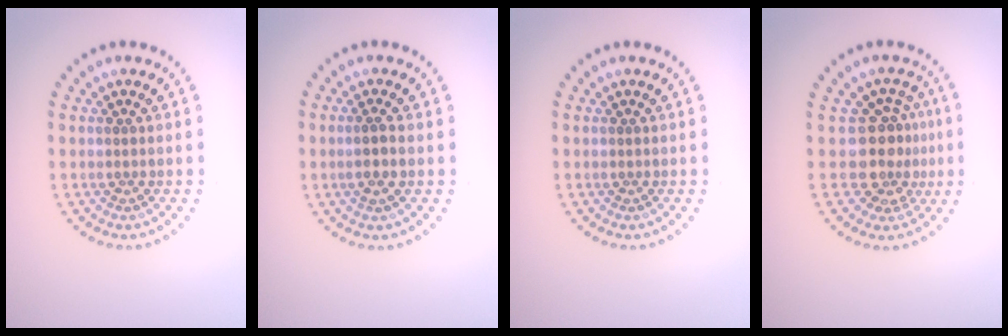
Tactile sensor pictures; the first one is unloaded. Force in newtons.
{"total": 1.4, "press": 1.2, "slide": 0.6}
{"total": 0.0}
{"total": 3.8, "press": 2.9, "slide": 2.5}